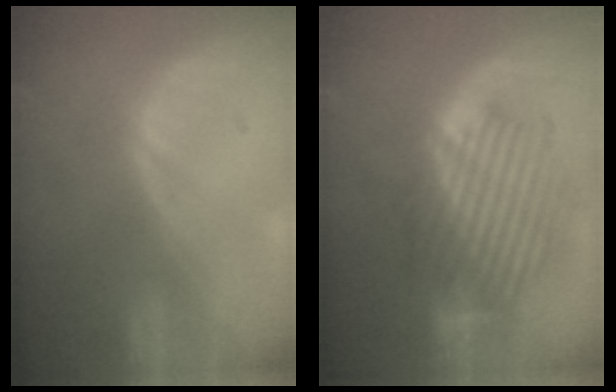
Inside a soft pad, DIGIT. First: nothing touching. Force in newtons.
{"total": 8.7, "press": 8.5, "slide": 2.2}